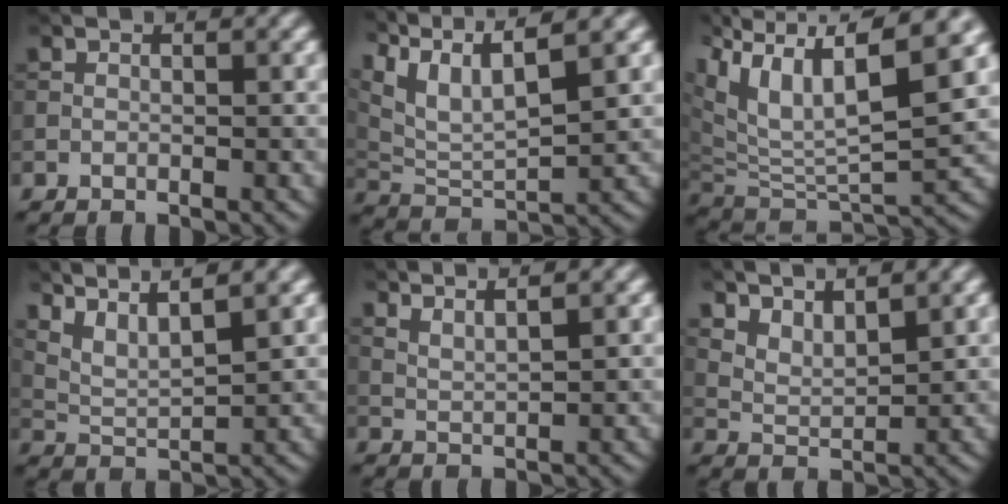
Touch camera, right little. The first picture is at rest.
{"total": 8.3, "force": [5.4, 2.4, 5.9], "torque": [-0.129, 0.013, 0.100]}
{"total": 12.1, "force": [5.8, 4.7, 9.5], "torque": [-0.198, 0.017, 0.108]}
{"total": 6.7, "force": [5.1, 1.5, 4.0], "torque": [-0.084, 0.019, 0.079]}
{"total": 4.3, "force": [3.6, 0.9, 2.4], "torque": [-0.027, 0.014, 0.044]}
{"total": 4.6, "force": [3.9, 1.2, 2.2], "torque": [-0.046, 0.001, 0.066]}